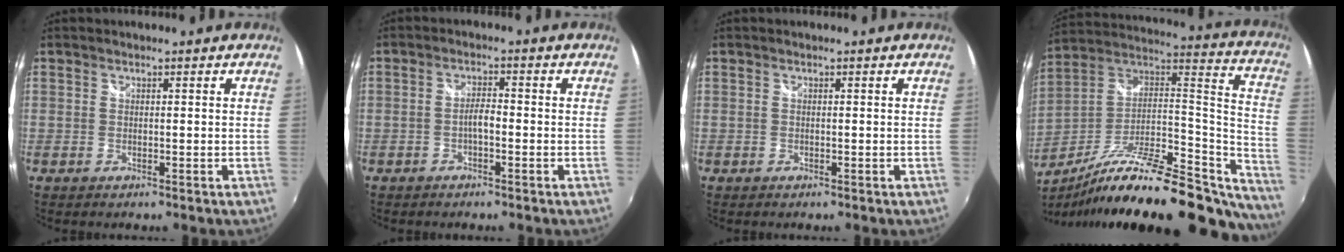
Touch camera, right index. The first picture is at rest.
{"total": 2.4, "force": [-1.0, 0.6, 2.1], "torque": [-0.043, 0.006, -0.020]}
{"total": 0.0}
{"total": 31.5, "force": [-22.0, 9.0, 20.7], "torque": [-0.295, -0.013, -0.344]}